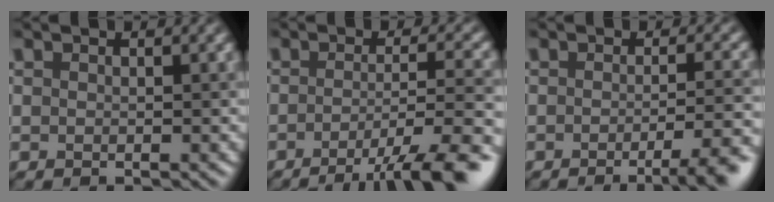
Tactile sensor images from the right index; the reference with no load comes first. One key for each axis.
{"total": 8.2, "fx": -4.7, "fy": 1.5, "fz": 6.6, "tx": -0.084, "ty": 0.004, "tz": -0.068}
{"total": 5.1, "fx": -2.6, "fy": 1.1, "fz": 4.2, "tx": -0.048, "ty": -0.002, "tz": -0.036}